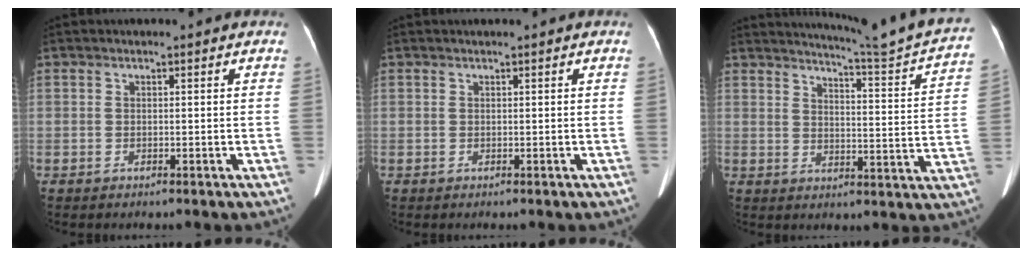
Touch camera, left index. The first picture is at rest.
{"total": 1.0, "force": [0.9, -0.1, 0.5], "torque": [-0.007, 0.017, 0.017]}
{"total": 17.5, "force": [16.4, -1.8, 5.9], "torque": [-0.094, -0.084, 0.197]}